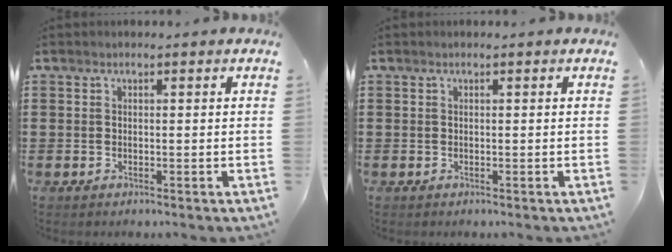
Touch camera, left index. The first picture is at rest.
{"total": 0.0}